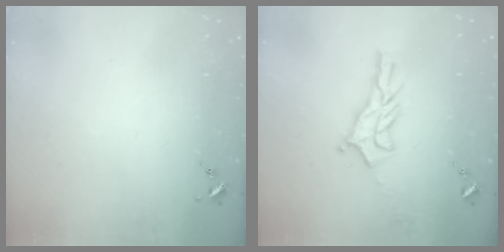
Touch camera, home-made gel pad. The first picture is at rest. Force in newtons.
{"total": 11.2, "press": 11.1, "slide": 0.7}